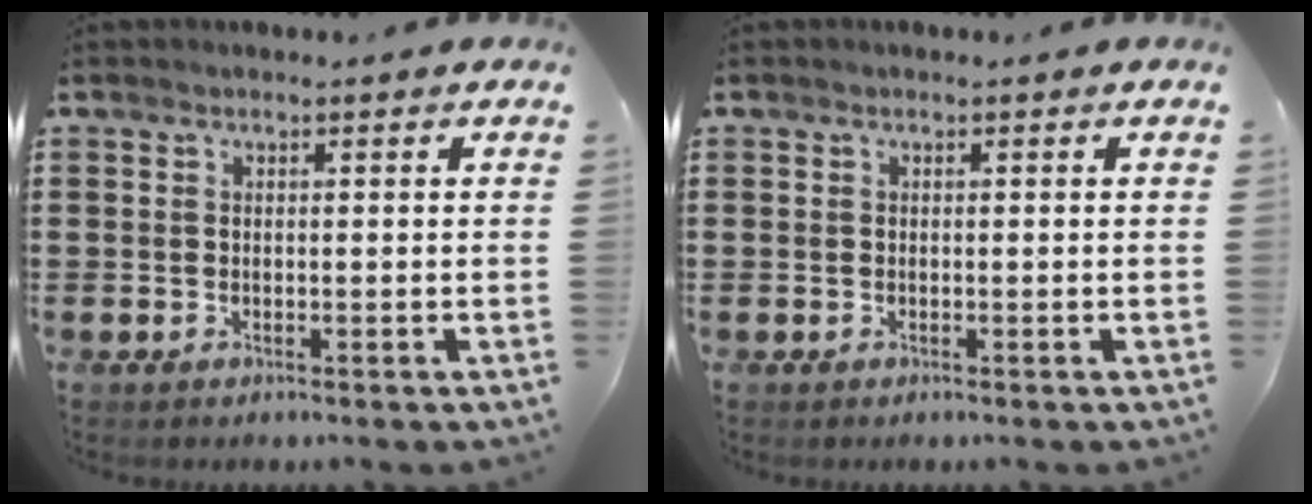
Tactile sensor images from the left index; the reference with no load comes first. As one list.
[{"total": 0.0}]